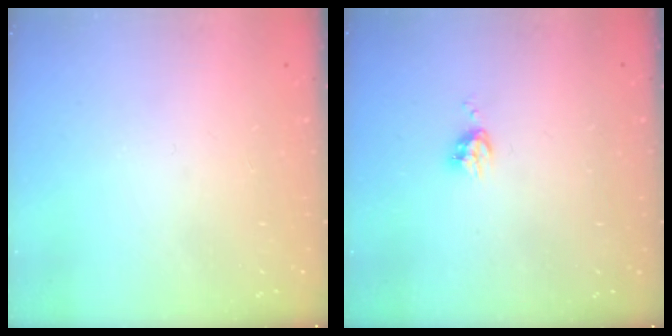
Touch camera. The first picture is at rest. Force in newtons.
{"total": 4.2, "press": 4.1, "slide": 0.6}